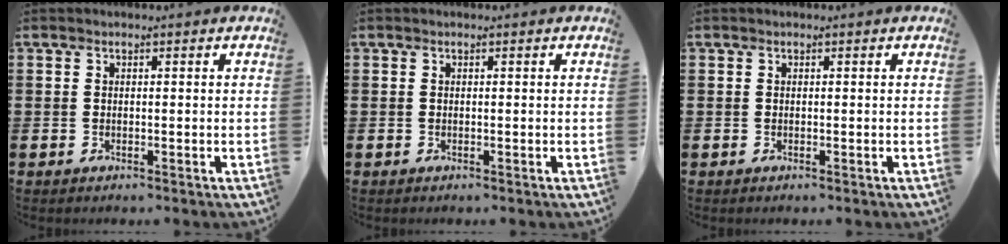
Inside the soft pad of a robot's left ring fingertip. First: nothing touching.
{"total": 0.0}
{"total": 0.0}